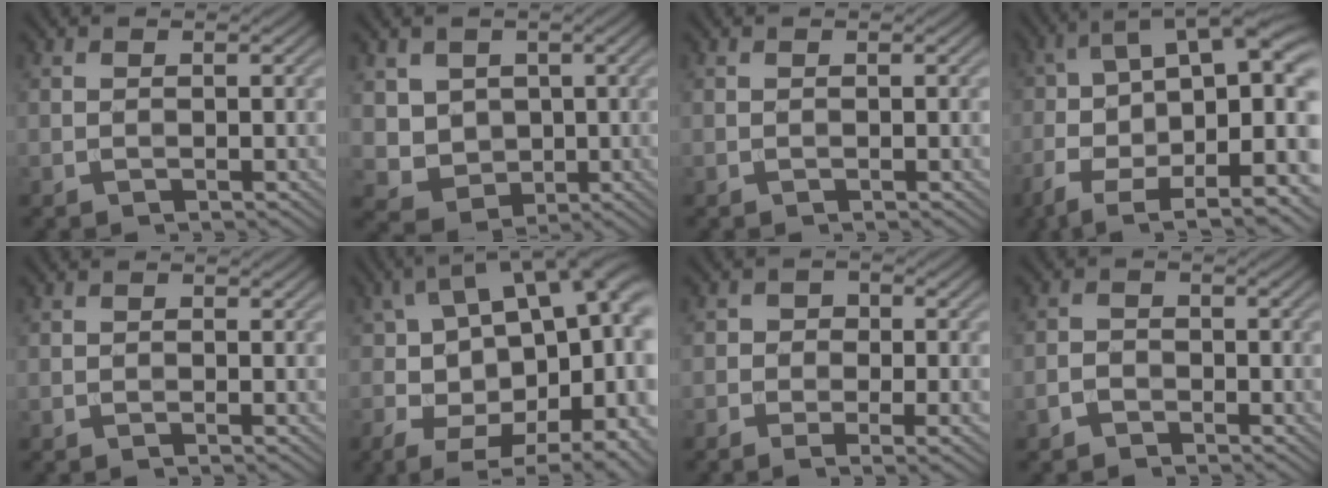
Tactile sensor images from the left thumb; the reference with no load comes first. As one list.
[{"total": 4.5, "force": [1.1, 4.1, 1.5], "torque": [-0.049, -0.014, 0.018]}, {"total": 0.0}, {"total": 15.4, "force": [-2.0, 8.2, 12.9], "torque": [-0.233, 0.000, -0.027]}, {"total": 0.5, "force": [-0.2, 0.2, 0.4], "torque": [-0.005, -0.002, -0.004]}, {"total": 20.1, "force": [-1.1, 11.7, 16.3], "torque": [-0.250, -0.031, 0.038]}, {"total": 5.9, "force": [-2.5, 3.8, 3.8], "torque": [-0.042, -0.003, -0.039]}, {"total": 2.1, "force": [-1.4, 1.3, 0.6], "torque": [-0.009, 0.003, -0.034]}]